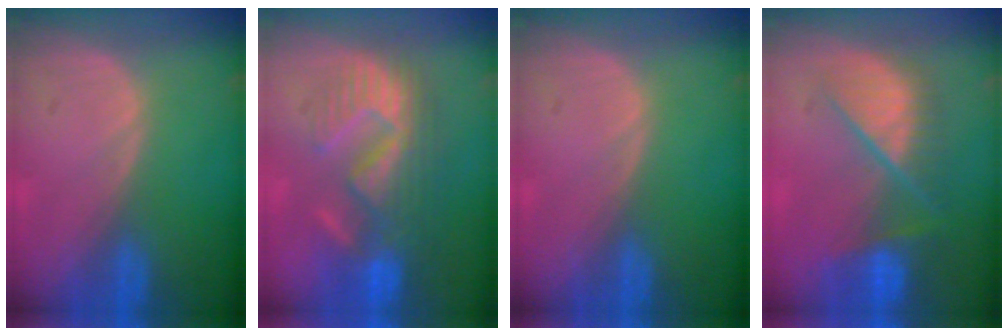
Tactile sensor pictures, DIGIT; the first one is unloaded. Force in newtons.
{"total": 9.6, "press": 9.4, "slide": 2.2}
{"total": 0.0}
{"total": 9.1, "press": 8.0, "slide": 4.3}